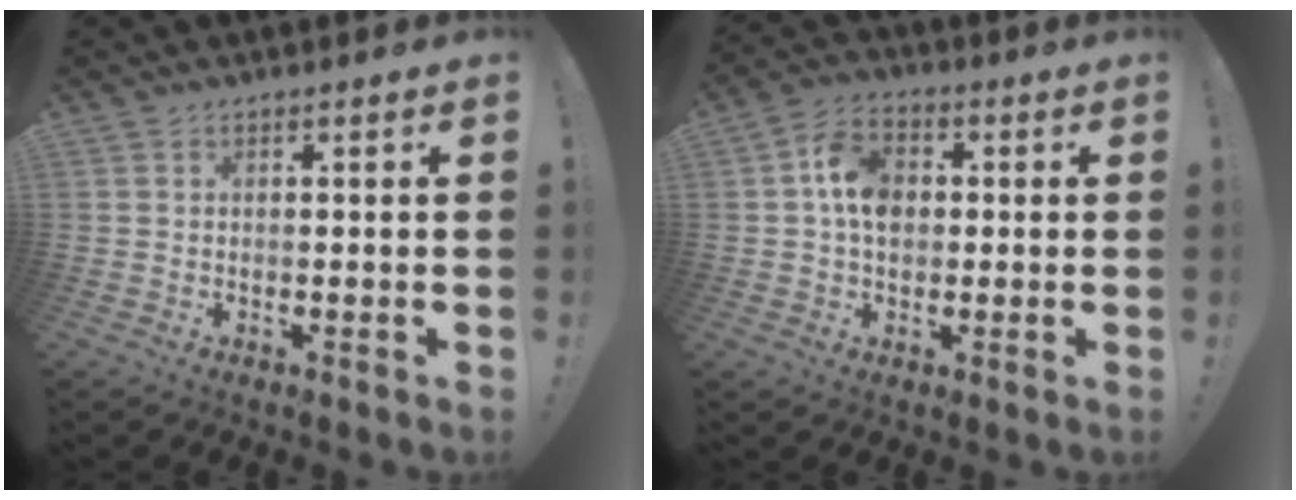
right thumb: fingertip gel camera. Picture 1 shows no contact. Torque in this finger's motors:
{"motor_torque": [0.59, 0.46, 1.18, -0.13, 0.04]}